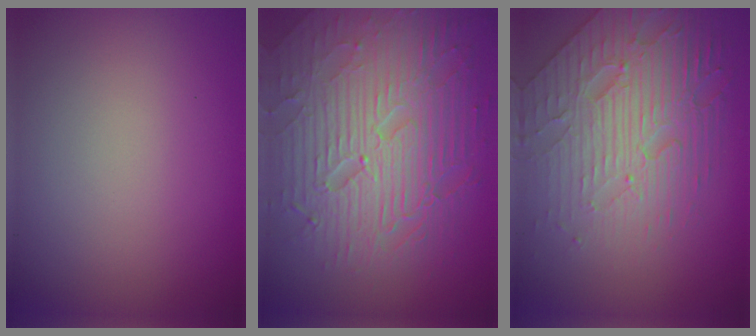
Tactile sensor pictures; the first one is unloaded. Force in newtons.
{"total": 10.0, "press": 6.5, "slide": 7.6}
{"total": 6.3, "press": 5.1, "slide": 3.7}